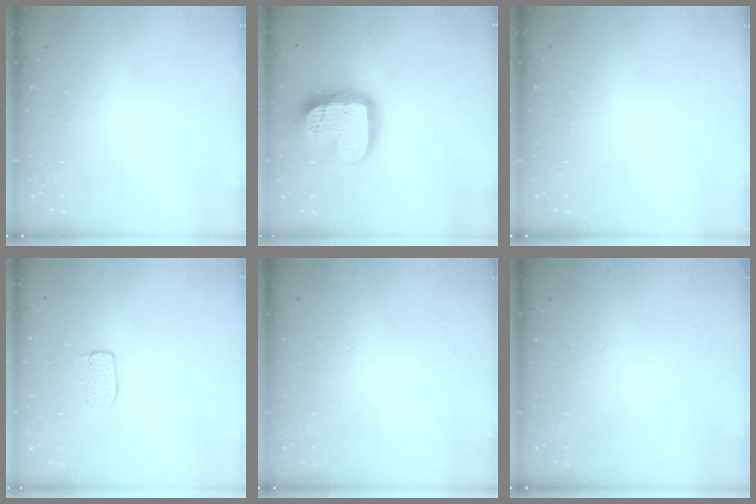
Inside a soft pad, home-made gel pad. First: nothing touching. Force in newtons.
{"total": 17.1, "press": 17.0, "slide": 1.6}
{"total": 0.0}
{"total": 6.3, "press": 6.3, "slide": 0.1}
{"total": 0.0}
{"total": 0.0}